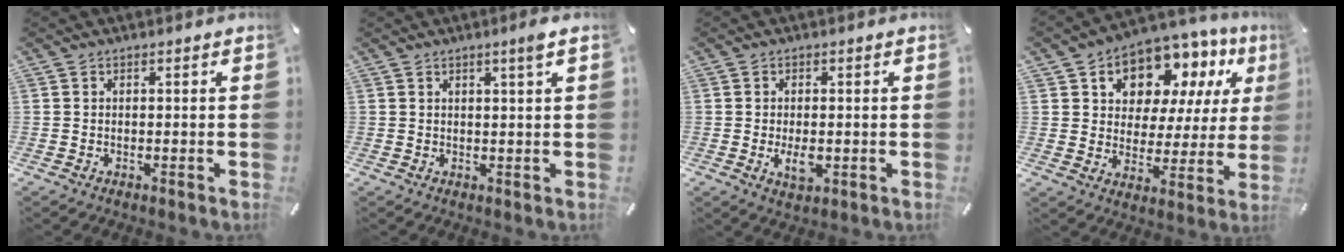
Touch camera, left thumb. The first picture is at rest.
{"total": 2.5, "force": [1.4, 0.0, 2.0], "torque": [-0.041, -0.002, 0.023]}
{"total": 4.3, "force": [-0.6, 2.2, 3.6], "torque": [-0.076, -0.009, -0.016]}
{"total": 11.2, "force": [7.5, 7.6, 3.4], "torque": [-0.062, -0.066, 0.136]}